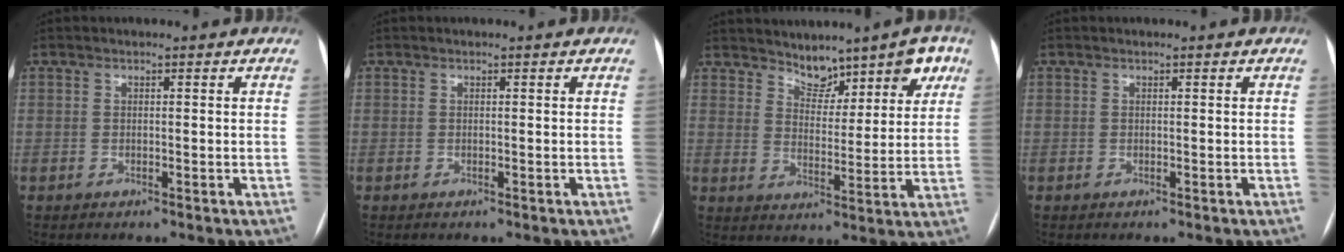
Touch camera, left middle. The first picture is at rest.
{"total": 0.0}
{"total": 8.2, "force": [6.3, 3.8, 3.7], "torque": [-0.031, 0.015, 0.095]}
{"total": 0.0}